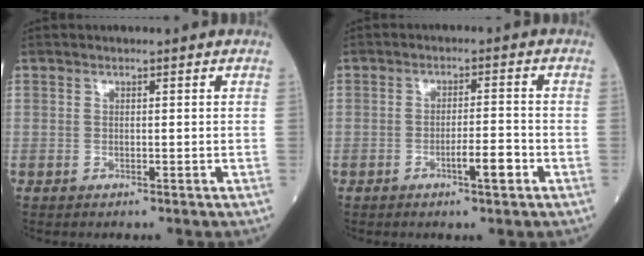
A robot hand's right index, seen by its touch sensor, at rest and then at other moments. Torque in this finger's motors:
{"motor_torque": [0.40, -0.26, 0.08, 0.07]}